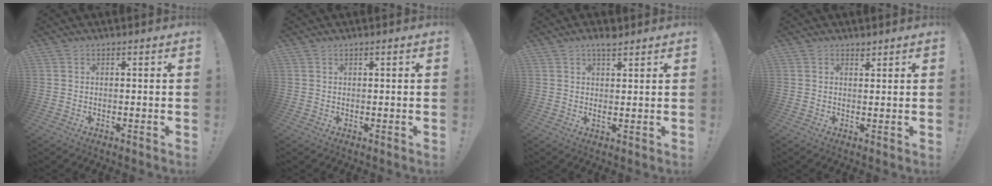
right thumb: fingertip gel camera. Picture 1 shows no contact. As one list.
[{"total": 0.6, "force": [0.4, -0.1, 0.4], "torque": [-0.014, 0.003, 0.009]}, {"total": 3.9, "force": [2.5, 1.0, 2.9], "torque": [-0.042, -0.017, 0.041]}, {"total": 1.6, "force": [1.4, 0.6, 0.4], "torque": [-0.001, -0.010, 0.026]}]